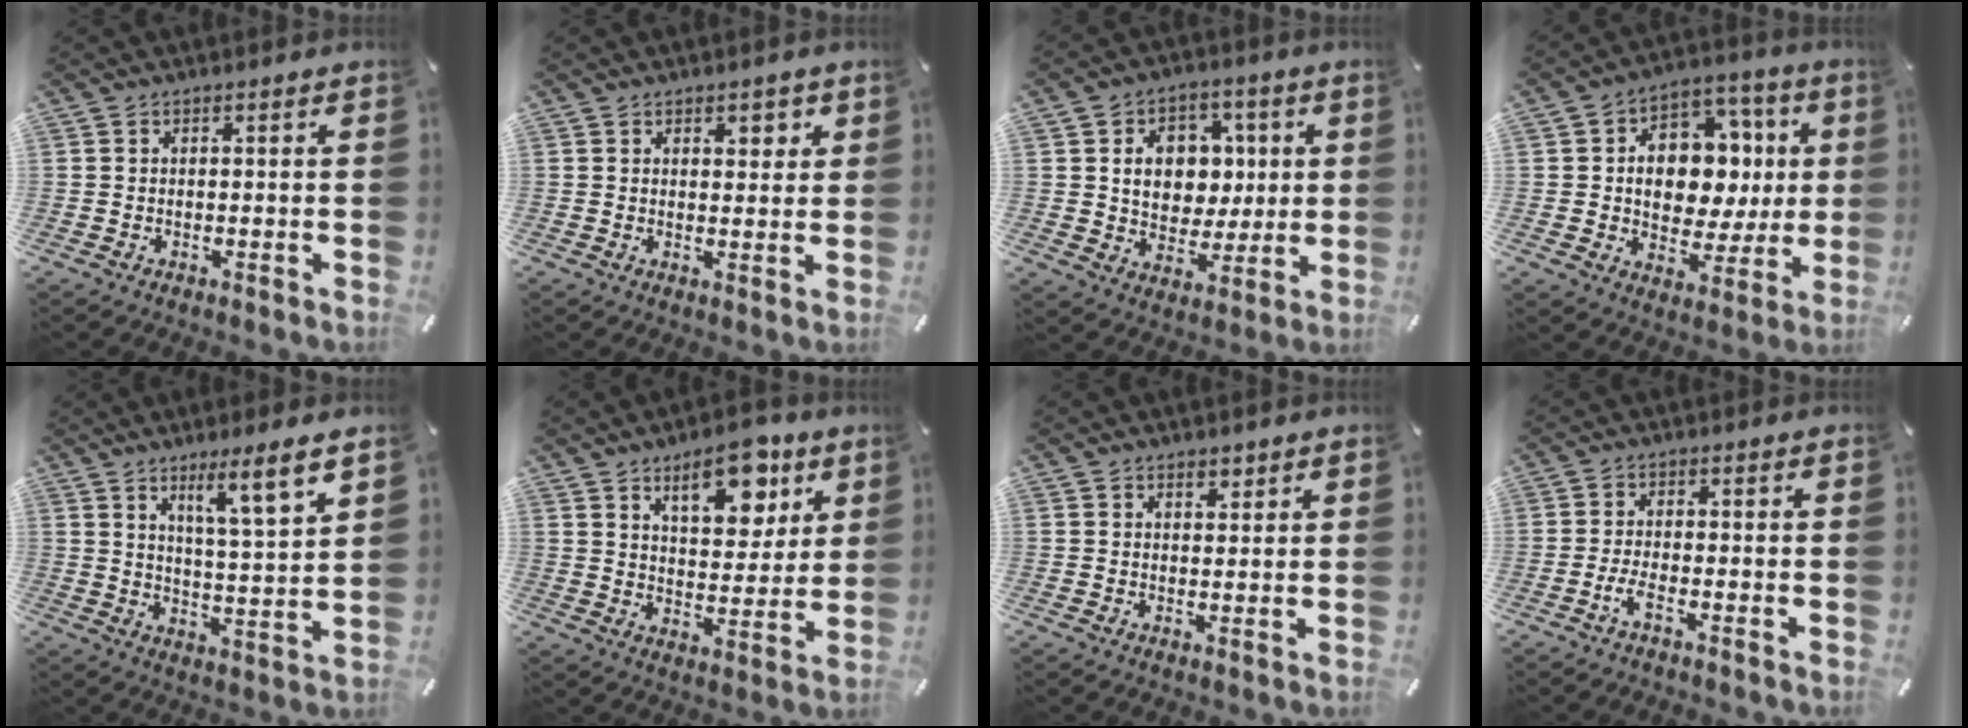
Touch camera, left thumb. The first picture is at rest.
{"total": 2.6, "force": [1.5, 1.9, 1.1], "torque": [0.000, -0.004, 0.018]}
{"total": 10.8, "force": [1.7, 9.5, 4.9], "torque": [-0.065, 0.001, 0.035]}
{"total": 13.0, "force": [0.7, 10.9, 7.1], "torque": [-0.095, -0.007, 0.022]}
{"total": 9.3, "force": [6.7, 0.8, 6.4], "torque": [-0.093, -0.047, 0.107]}
{"total": 13.3, "force": [8.2, 6.7, 8.1], "torque": [-0.100, -0.037, 0.137]}
{"total": 1.8, "force": [1.3, 1.2, 0.5], "torque": [-0.002, -0.001, 0.022]}
{"total": 3.3, "force": [-1.8, 0.7, 2.7], "torque": [-0.058, -0.002, -0.035]}